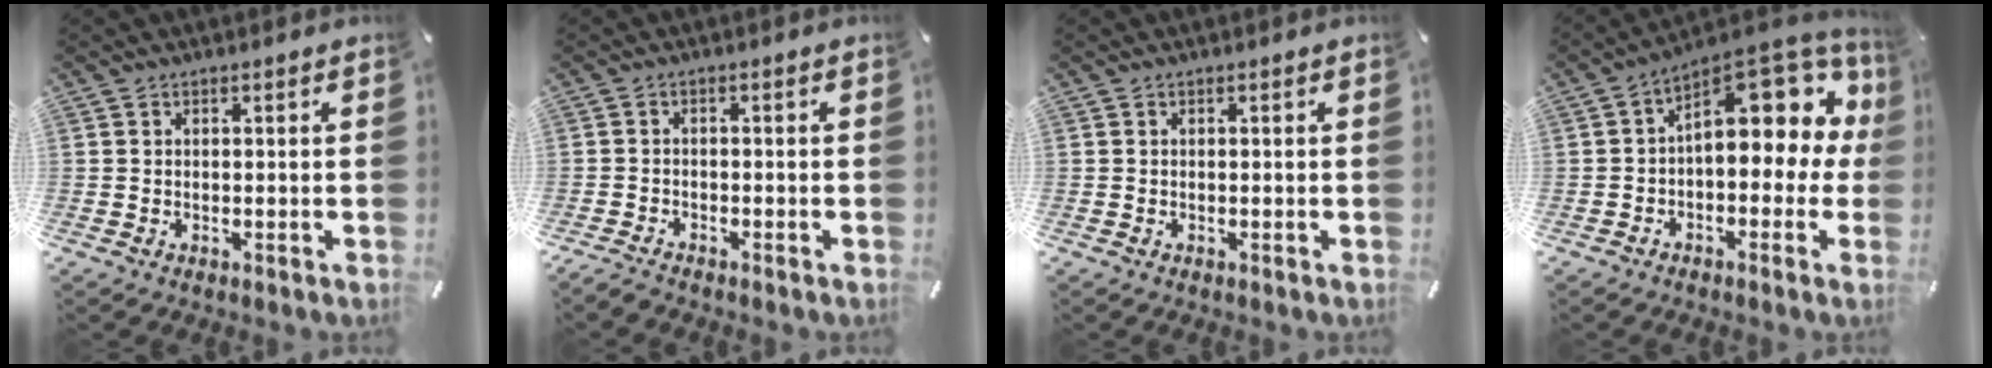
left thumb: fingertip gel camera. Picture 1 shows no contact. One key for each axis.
{"total": 2.0, "fx": -1.9, "fy": 0.4, "fz": 0.5, "tx": -0.017, "ty": 0.007, "tz": -0.040}
{"total": 0.0}
{"total": 16.0, "fx": 5.9, "fy": 8.7, "fz": 12.1, "tx": -0.153, "ty": -0.048, "tz": 0.099}